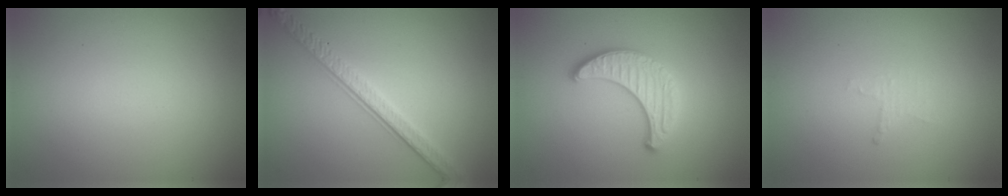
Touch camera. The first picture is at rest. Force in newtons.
{"total": 3.8, "press": 2.8, "slide": 2.5}
{"total": 3.5, "press": 3.3, "slide": 1.3}
{"total": 0.9, "press": 0.8, "slide": 0.3}